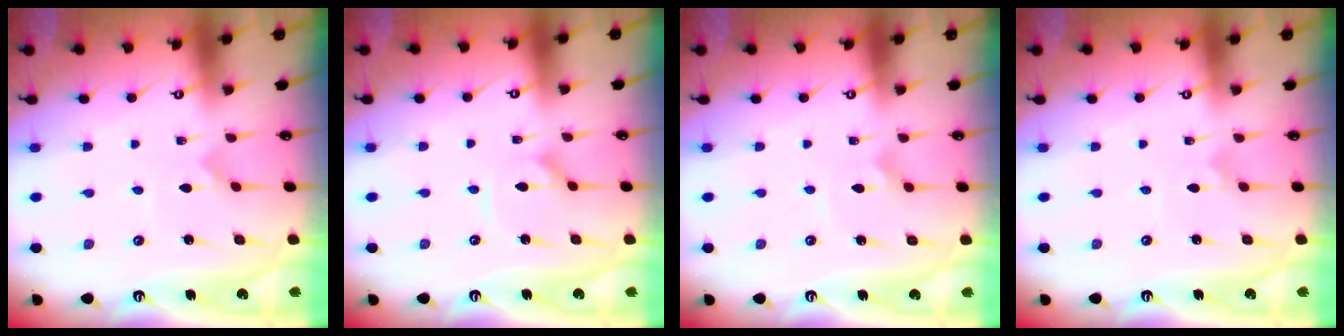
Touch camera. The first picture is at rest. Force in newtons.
{"total": 2.7, "press": 2.6, "slide": 0.4}
{"total": 2.9, "press": 2.9, "slide": 0.4}
{"total": 0.8, "press": 0.8, "slide": 0.0}